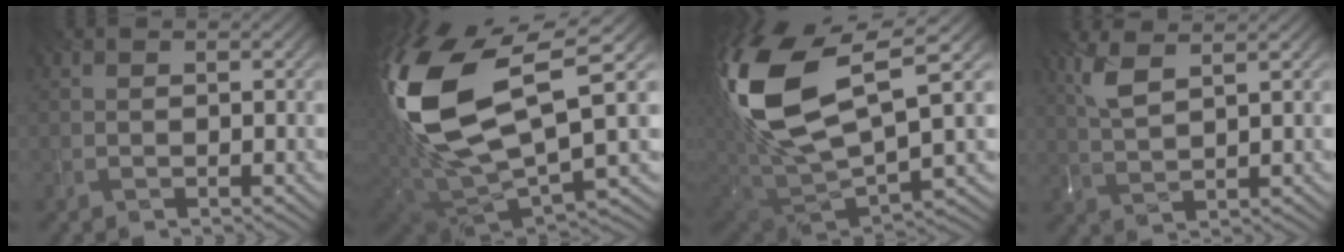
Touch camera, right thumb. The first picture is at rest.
{"total": 18.7, "force": [5.3, 8.3, 15.9], "torque": [-0.381, 0.007, 0.100]}
{"total": 17.3, "force": [5.8, 7.5, 14.4], "torque": [-0.341, 0.007, 0.114]}
{"total": 5.3, "force": [3.0, 1.3, 4.1], "torque": [-0.112, 0.010, 0.065]}